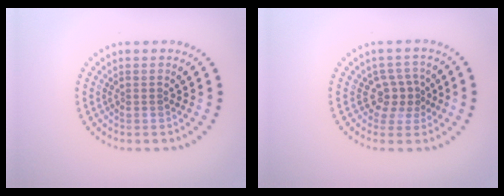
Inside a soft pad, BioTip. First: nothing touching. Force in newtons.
{"total": 2.5, "press": 2.0, "slide": 1.5}